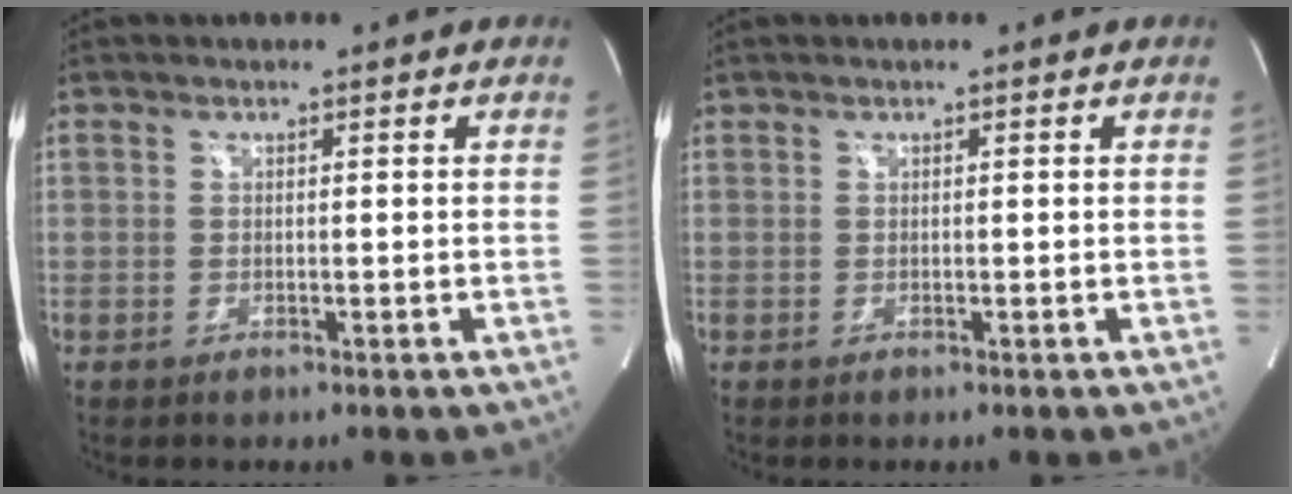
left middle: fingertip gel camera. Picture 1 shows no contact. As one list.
[{"total": 0.0}]